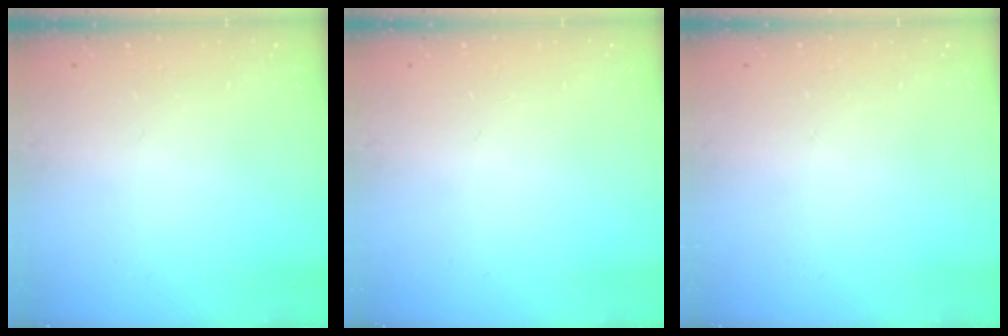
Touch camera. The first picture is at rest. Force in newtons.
{"total": 0.0}
{"total": 0.0}